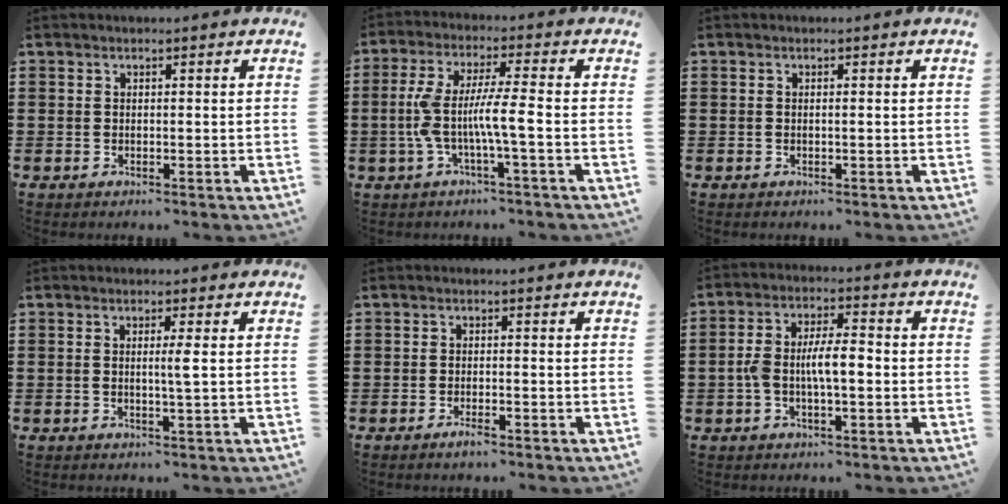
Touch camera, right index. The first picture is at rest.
{"total": 7.3, "force": [-1.9, 0.4, 7.0], "torque": [-0.153, -0.012, -0.047]}
{"total": 0.0}
{"total": 2.1, "force": [0.1, -0.3, 2.1], "torque": [-0.040, -0.005, -0.002]}
{"total": 1.8, "force": [-1.2, 0.3, 1.3], "torque": [-0.030, -0.006, -0.024]}
{"total": 6.3, "force": [-0.9, 2.3, 5.8], "torque": [-0.121, 0.003, -0.024]}